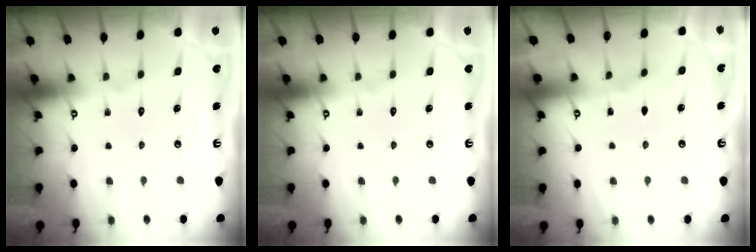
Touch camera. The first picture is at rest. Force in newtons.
{"total": 0.0}
{"total": 2.8, "press": 2.8, "slide": 0.4}